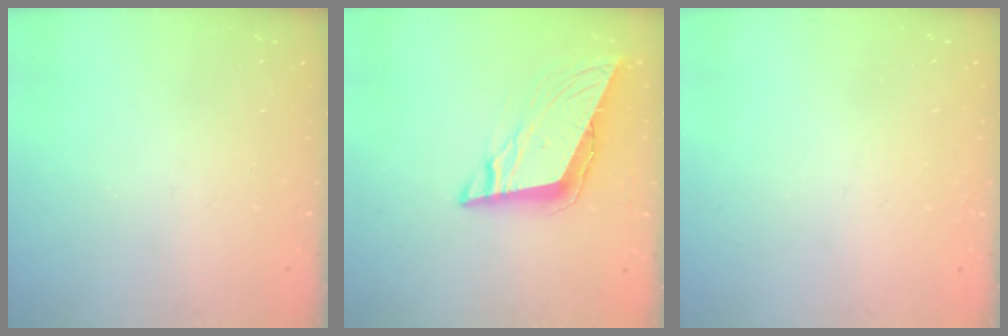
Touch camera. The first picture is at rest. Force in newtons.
{"total": 8.9, "press": 8.8, "slide": 1.4}
{"total": 1.5, "press": 1.5, "slide": 0.1}